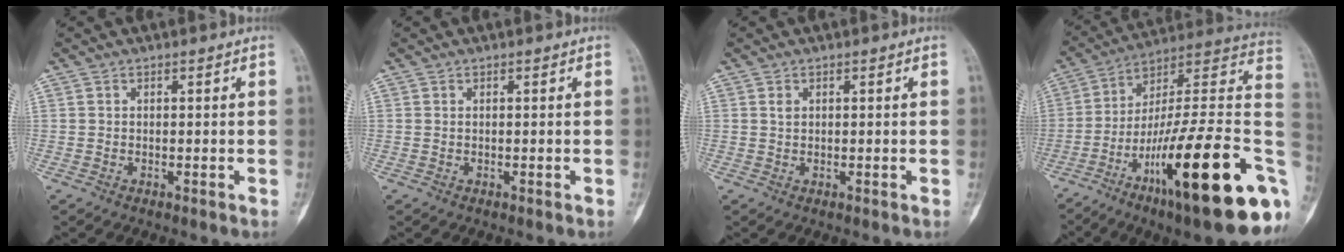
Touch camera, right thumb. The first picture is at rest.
{"total": 0.0}
{"total": 0.9, "force": [0.3, 0.6, 0.5], "torque": [-0.007, 0.001, 0.006]}
{"total": 32.1, "force": [-10.6, 7.7, 29.3], "torque": [-0.363, 0.056, -0.168]}